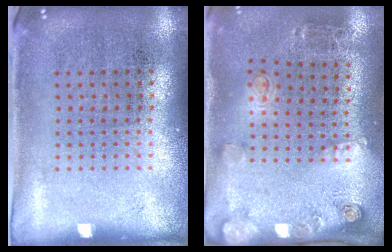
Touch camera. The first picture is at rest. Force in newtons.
{"total": 2.1, "press": 1.3, "slide": 1.6}